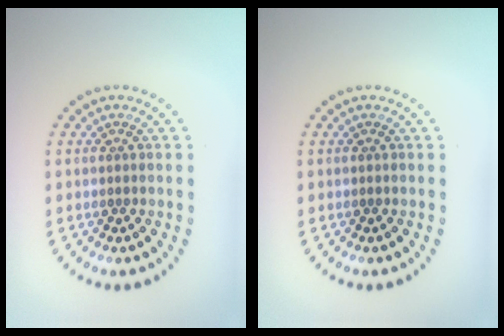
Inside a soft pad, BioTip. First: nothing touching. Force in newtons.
{"total": 0.0}